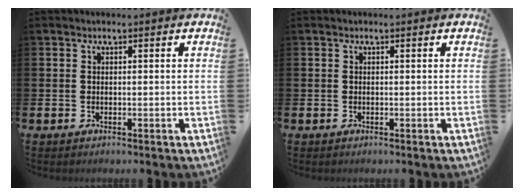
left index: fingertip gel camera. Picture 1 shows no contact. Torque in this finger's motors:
{"motor_torque": [-0.05, 0.01, 0.00, 0.00]}